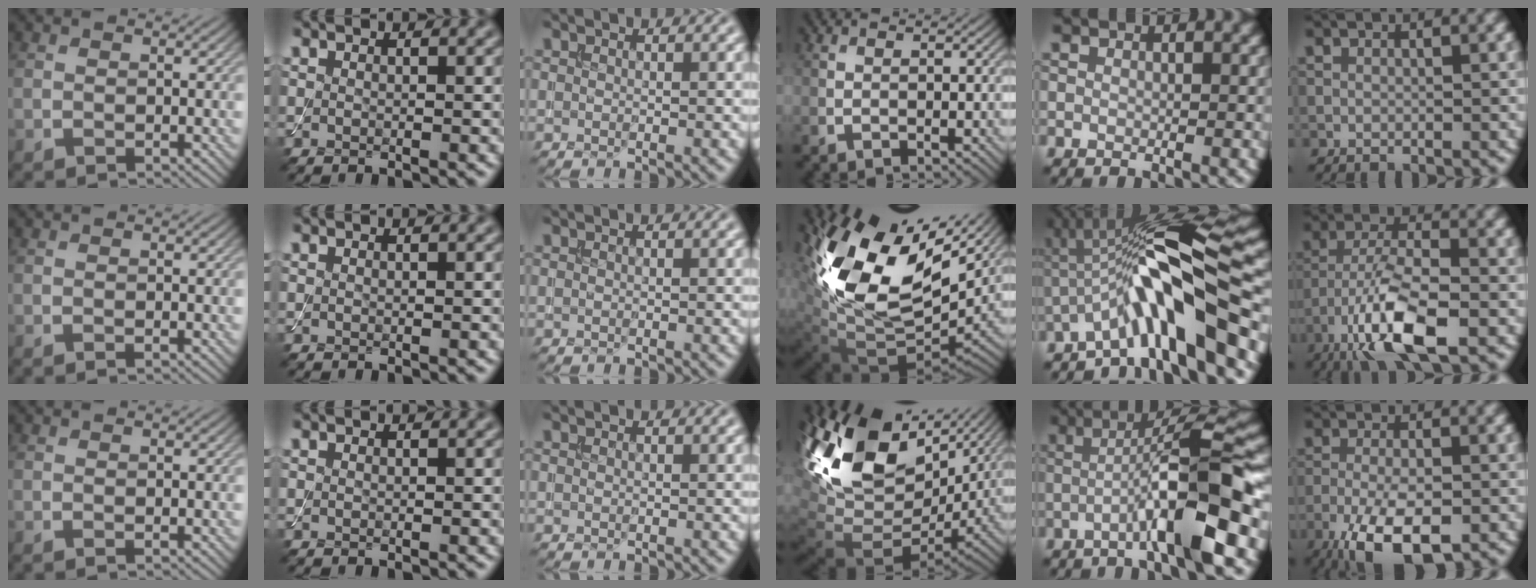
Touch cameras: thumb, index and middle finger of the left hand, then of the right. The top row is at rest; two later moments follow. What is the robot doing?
{"motion": "assemble", "object": "toy tower of hanoi"}